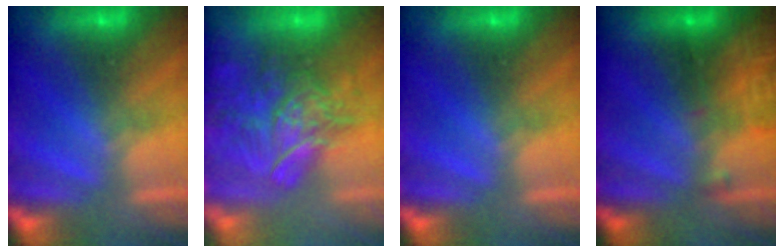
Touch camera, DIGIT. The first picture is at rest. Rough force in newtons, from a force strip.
{"total": 5.8}
{"total": 0.0}
{"total": 3.0}